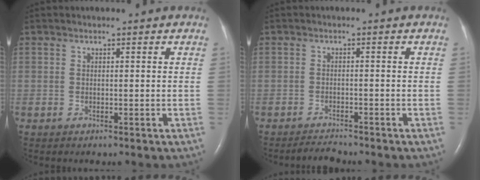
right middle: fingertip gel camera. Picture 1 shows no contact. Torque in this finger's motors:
{"motor_torque": [0.23, -0.22, -0.01, 0.00]}